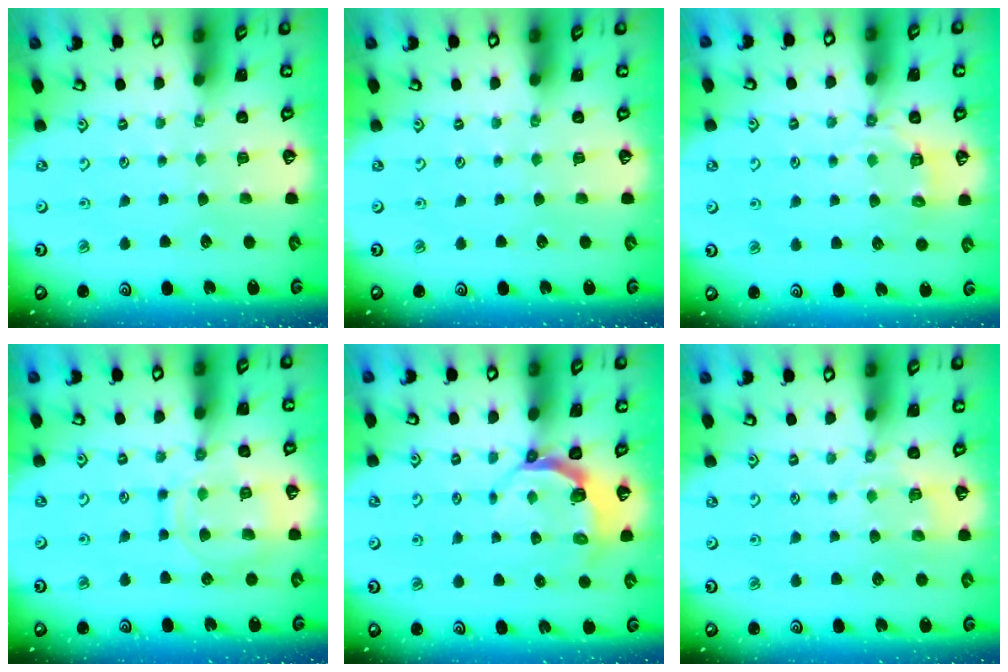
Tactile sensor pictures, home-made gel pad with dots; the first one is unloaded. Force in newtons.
{"total": 0.0}
{"total": 6.0, "press": 5.8, "slide": 1.7}
{"total": 13.1, "press": 13.1, "slide": 1.1}
{"total": 4.9, "press": 4.0, "slide": 2.8}
{"total": 6.0, "press": 5.8, "slide": 1.4}